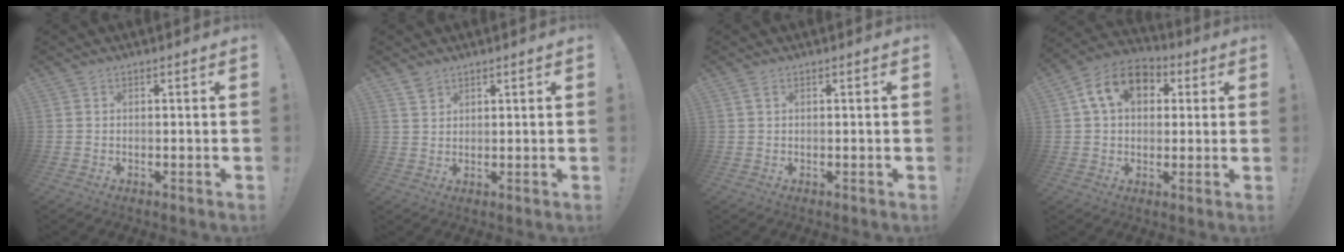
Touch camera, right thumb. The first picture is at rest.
{"total": 2.8, "force": [2.3, 1.5, 0.7], "torque": [-0.009, -0.013, 0.043]}
{"total": 1.0, "force": [0.4, 0.4, 0.9], "torque": [-0.015, 0.002, 0.006]}
{"total": 13.1, "force": [4.5, 9.3, 8.1], "torque": [-0.129, 0.005, 0.088]}